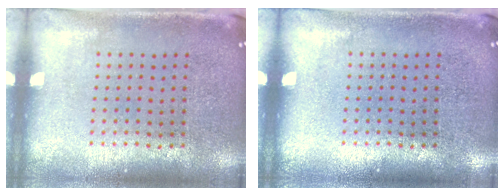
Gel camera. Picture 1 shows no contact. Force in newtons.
{"total": 0.0}